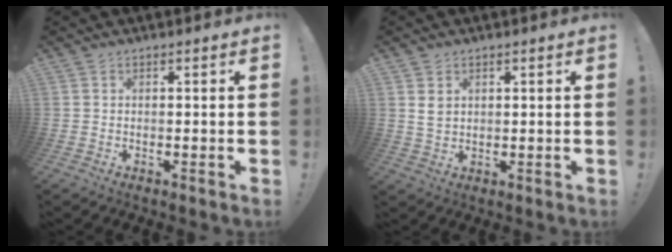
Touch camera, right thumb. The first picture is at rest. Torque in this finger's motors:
{"motor_torque": [-0.30, 0.24, -0.05, 0.19, -0.08]}